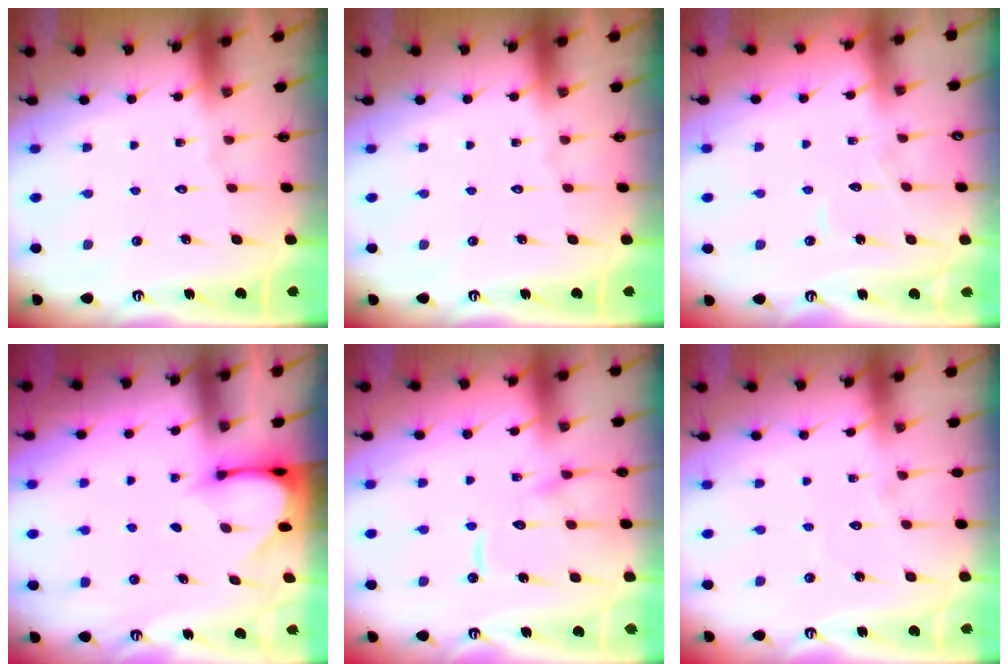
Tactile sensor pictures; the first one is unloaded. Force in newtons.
{"total": 0.0}
{"total": 4.1, "press": 4.1, "slide": 0.5}
{"total": 3.3, "press": 3.3, "slide": 0.2}
{"total": 12.0, "press": 11.9, "slide": 1.2}
{"total": 2.7, "press": 2.7, "slide": 0.3}